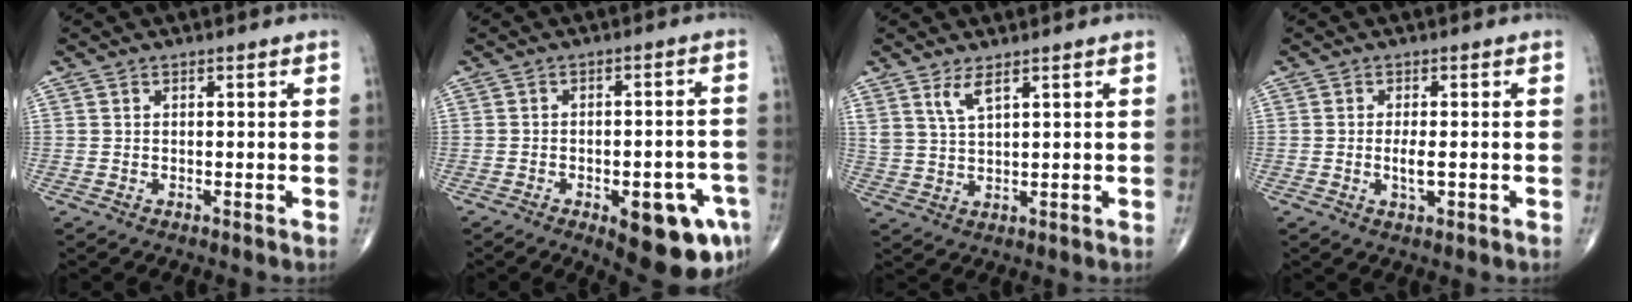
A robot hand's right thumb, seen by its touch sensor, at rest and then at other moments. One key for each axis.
{"total": 14.1, "fx": -6.3, "fy": 5.5, "fz": 11.4, "tx": -0.102, "ty": 0.030, "tz": -0.066}
{"total": 4.0, "fx": 2.5, "fy": 1.0, "fz": 2.9, "tx": -0.062, "ty": -0.017, "tz": 0.056}
{"total": 3.0, "fx": -0.5, "fy": 1.1, "fz": 2.8, "tx": -0.055, "ty": -0.004, "tz": -0.009}